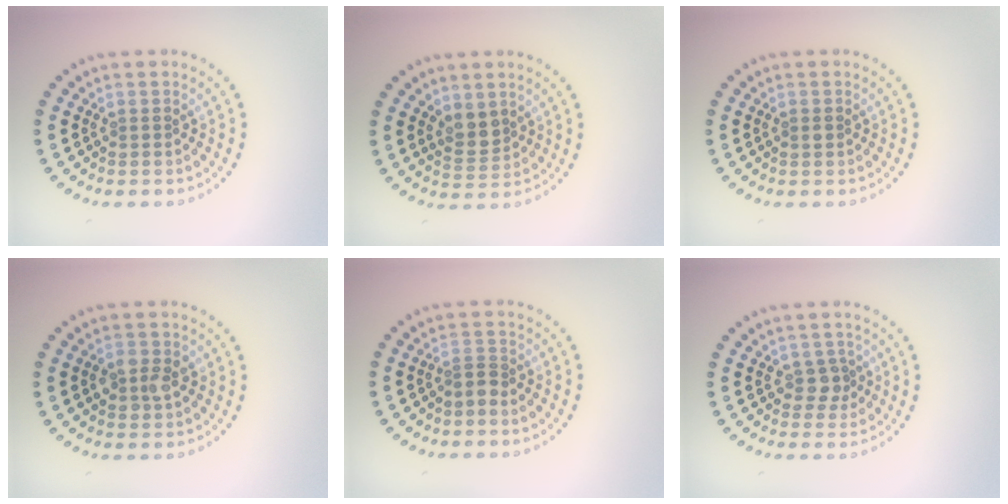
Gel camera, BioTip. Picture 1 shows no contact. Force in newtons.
{"total": 2.3, "press": 2.1, "slide": 1.1}
{"total": 0.7, "press": 0.7, "slide": 0.0}
{"total": 2.3, "press": 2.2, "slide": 0.3}
{"total": 1.3, "press": 0.9, "slide": 1.0}
{"total": 1.7, "press": 1.4, "slide": 1.0}